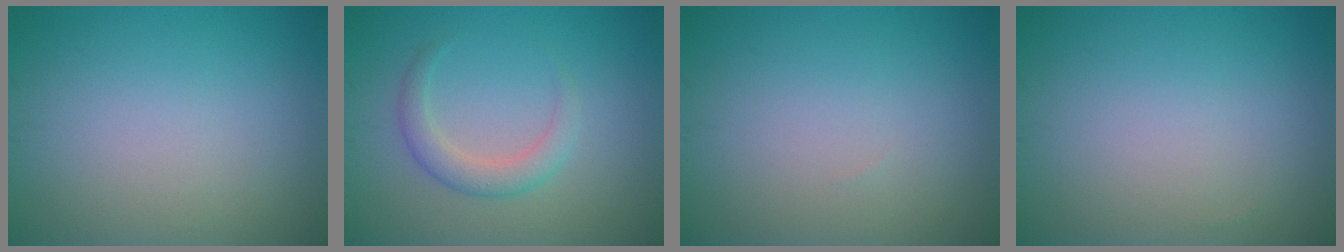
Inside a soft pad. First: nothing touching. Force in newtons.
{"total": 2.5, "press": 2.5, "slide": 0.2}
{"total": 0.0}
{"total": 0.0}